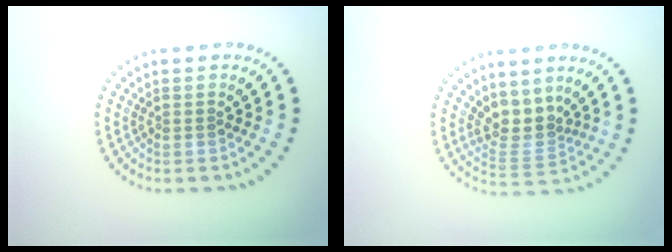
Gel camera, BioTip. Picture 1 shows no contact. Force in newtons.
{"total": 3.5, "press": 2.5, "slide": 2.4}